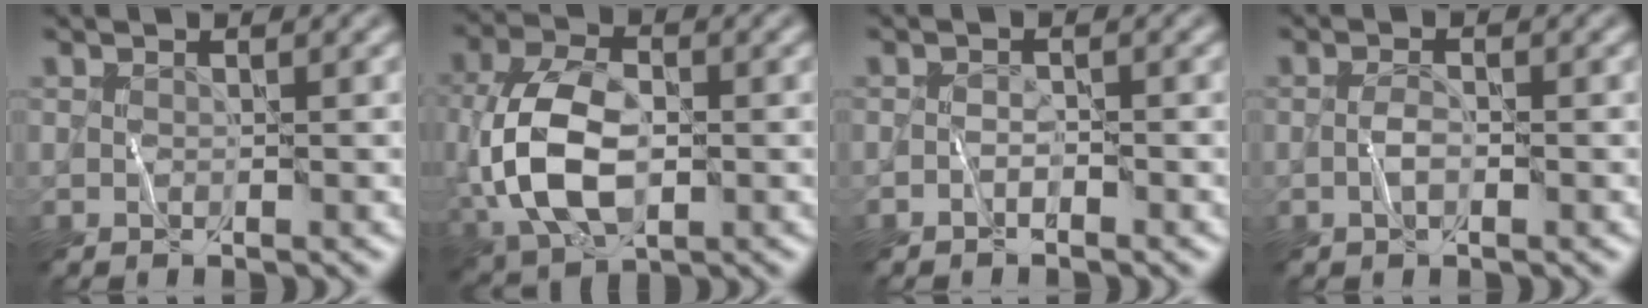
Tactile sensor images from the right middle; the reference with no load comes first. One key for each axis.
{"total": 8.7, "fx": -0.9, "fy": 5.3, "fz": 6.9, "tx": -0.160, "ty": -0.002, "tz": -0.023}
{"total": 0.7, "fx": -0.7, "fy": 0.2, "fz": 0.2, "tx": -0.001, "ty": 0.005, "tz": -0.015}
{"total": 1.1, "fx": -0.3, "fy": 0.3, "fz": 0.9, "tx": -0.019, "ty": 0.003, "tz": -0.010}